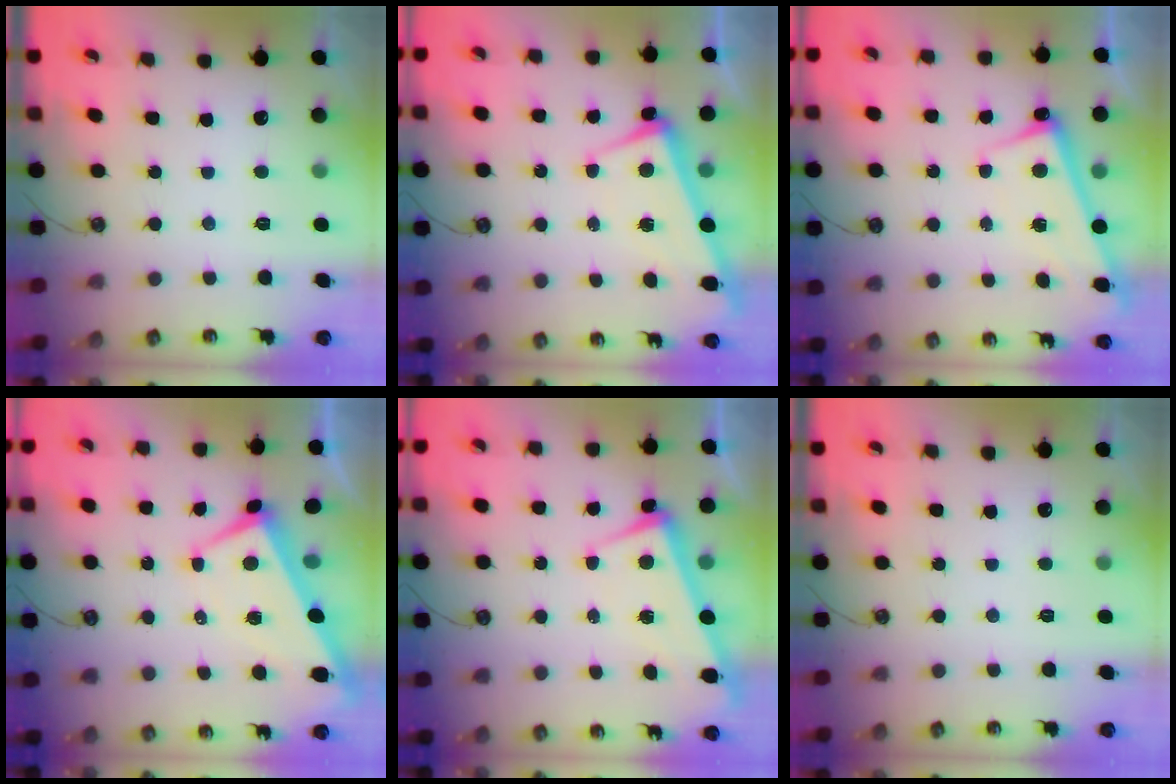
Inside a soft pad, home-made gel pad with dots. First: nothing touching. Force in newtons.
{"total": 4.0, "press": 3.9, "slide": 1.0}
{"total": 2.9, "press": 2.8, "slide": 0.7}
{"total": 0.9, "press": 0.4, "slide": 0.8}
{"total": 4.0, "press": 3.8, "slide": 1.2}
{"total": 0.0}